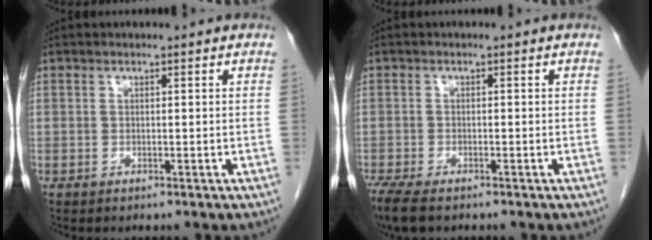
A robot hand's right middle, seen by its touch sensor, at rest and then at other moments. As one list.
[{"total": 5.7, "force": [-4.3, 1.7, 3.3], "torque": [-0.067, -0.016, -0.073]}]